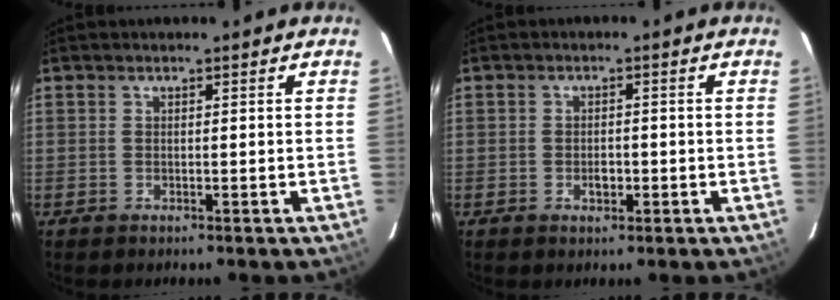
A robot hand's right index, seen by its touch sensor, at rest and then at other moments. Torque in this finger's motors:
{"motor_torque": [0.09, 0.23, -0.07, -0.05]}